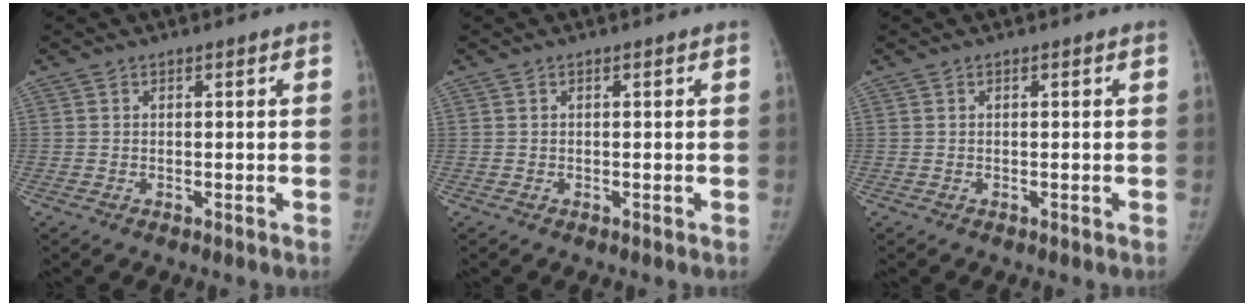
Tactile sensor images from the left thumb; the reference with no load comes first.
{"total": 0.0}
{"total": 0.0}